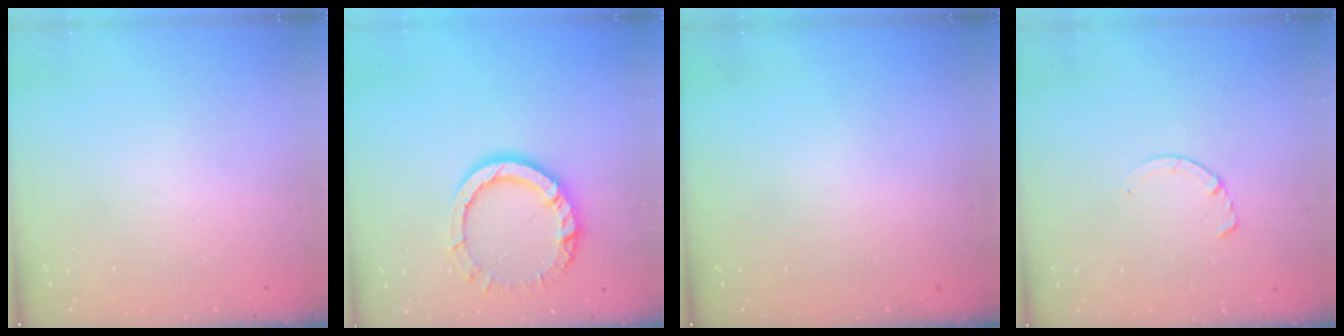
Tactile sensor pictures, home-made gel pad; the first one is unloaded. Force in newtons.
{"total": 11.6, "press": 11.6, "slide": 1.2}
{"total": 0.0}
{"total": 2.9, "press": 2.9, "slide": 0.4}